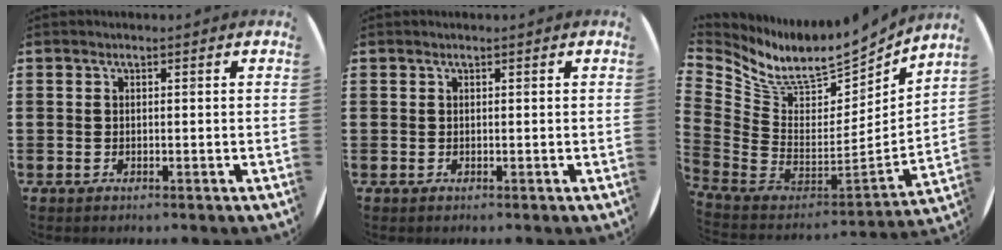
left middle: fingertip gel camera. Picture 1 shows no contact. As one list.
[{"total": 0.0}, {"total": 9.4, "force": [7.7, 3.6, 3.9], "torque": [-0.105, -0.078, 0.134]}]